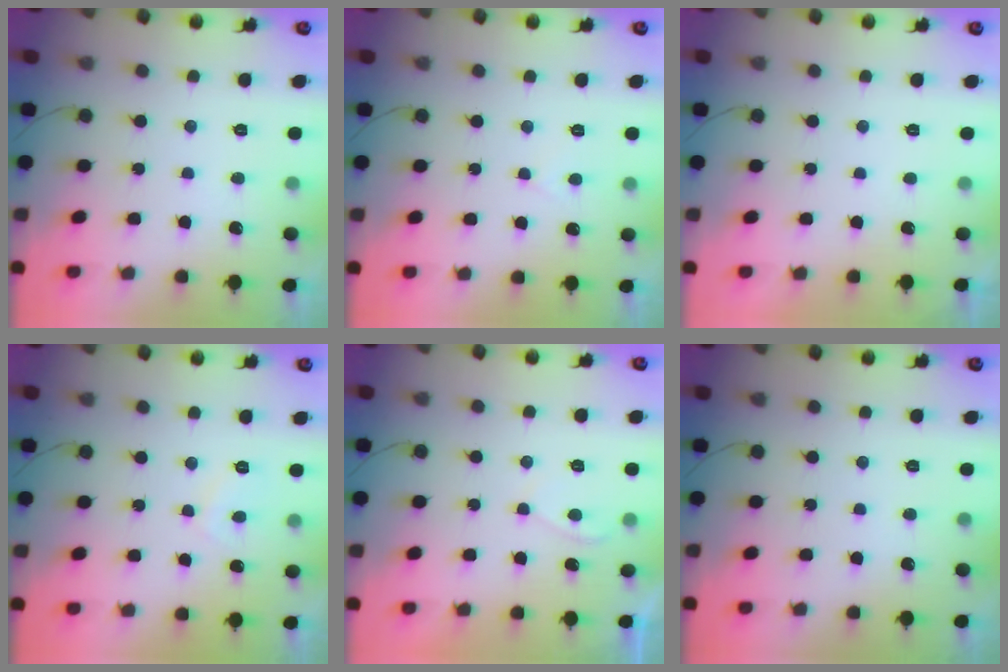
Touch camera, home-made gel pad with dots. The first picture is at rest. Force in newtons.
{"total": 1.7, "press": 1.7, "slide": 0.2}
{"total": 2.3, "press": 2.3, "slide": 0.4}
{"total": 2.2, "press": 2.0, "slide": 0.8}
{"total": 1.3, "press": 1.2, "slide": 0.6}
{"total": 0.0}